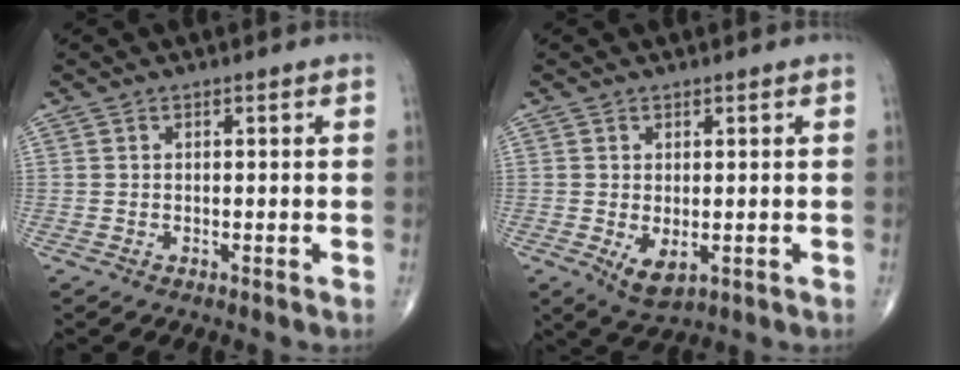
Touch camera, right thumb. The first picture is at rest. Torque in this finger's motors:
{"motor_torque": [-0.10, 0.66, 0.17, 0.33, 0.02]}